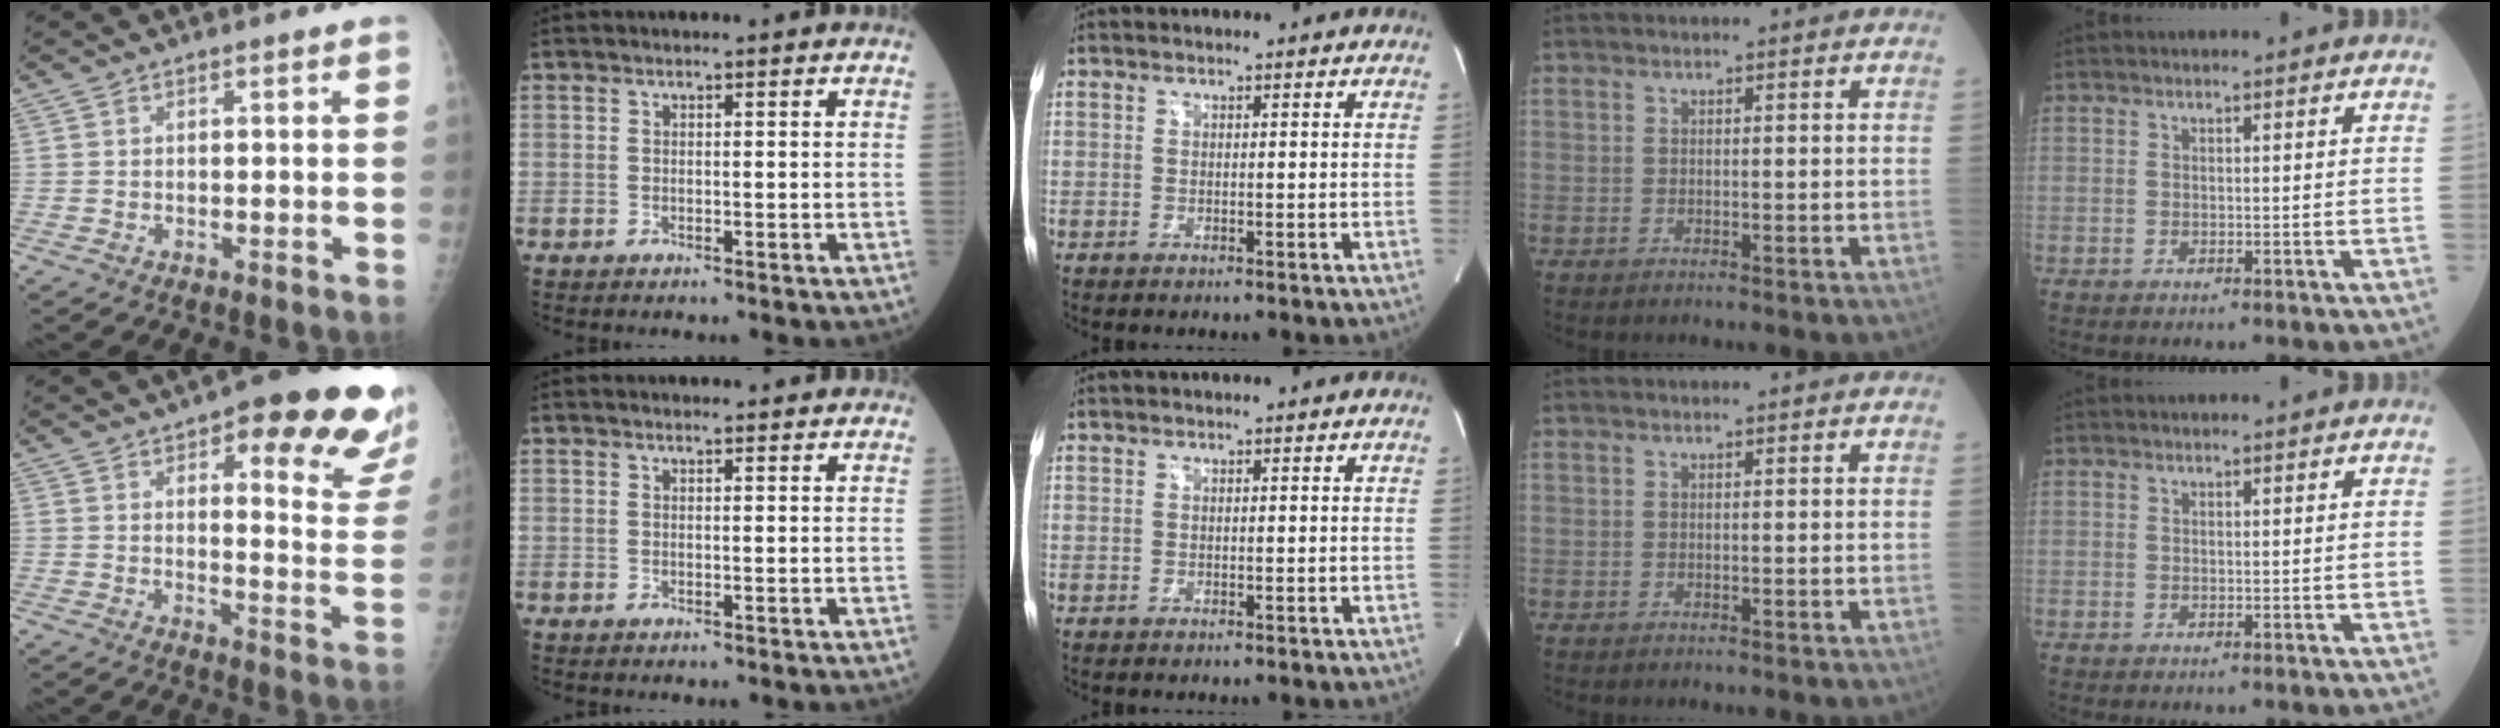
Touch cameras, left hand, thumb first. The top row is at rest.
{"thumb": {"total": 21.4, "force": [12.5, 6.1, 16.2], "torque": [-0.163, -0.055, 0.149]}, "index": {"total": 2.4, "force": [2.3, 0.6, 0.5], "torque": [-0.014, 0.010, 0.023]}}